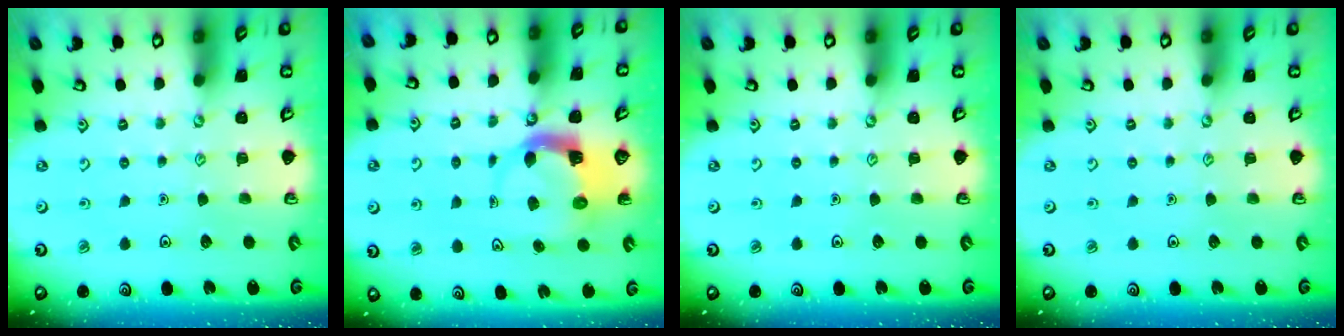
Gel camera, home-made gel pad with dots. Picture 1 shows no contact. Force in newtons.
{"total": 4.1, "press": 4.0, "slide": 0.8}
{"total": 0.0}
{"total": 0.0}